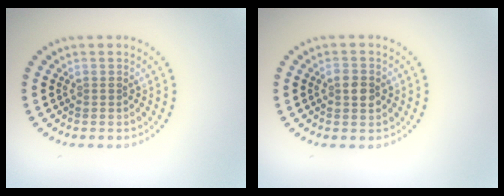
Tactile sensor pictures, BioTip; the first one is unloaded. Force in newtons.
{"total": 2.4, "press": 2.4, "slide": 0.1}